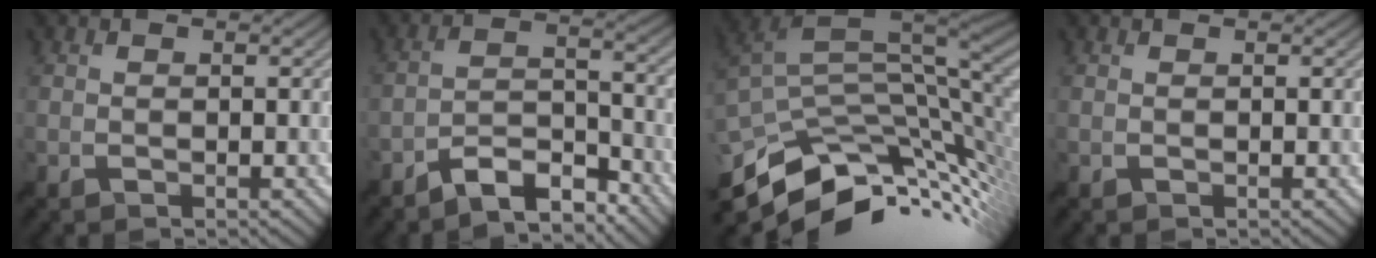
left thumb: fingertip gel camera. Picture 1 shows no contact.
{"total": 7.0, "force": [-5.9, 2.2, 3.1], "torque": [-0.050, 0.004, -0.114]}
{"total": 13.0, "force": [-3.7, 7.4, 10.0], "torque": [-0.207, -0.017, -0.060]}
{"total": 0.0}